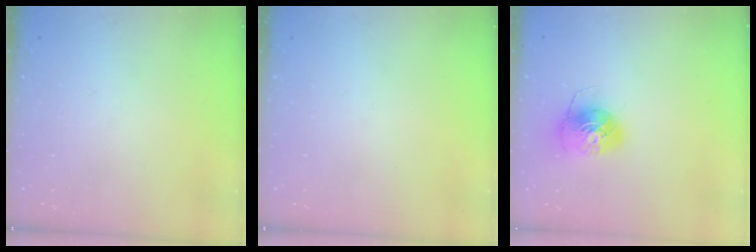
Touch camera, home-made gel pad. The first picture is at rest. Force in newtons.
{"total": 0.0}
{"total": 8.1, "press": 8.1, "slide": 0.5}